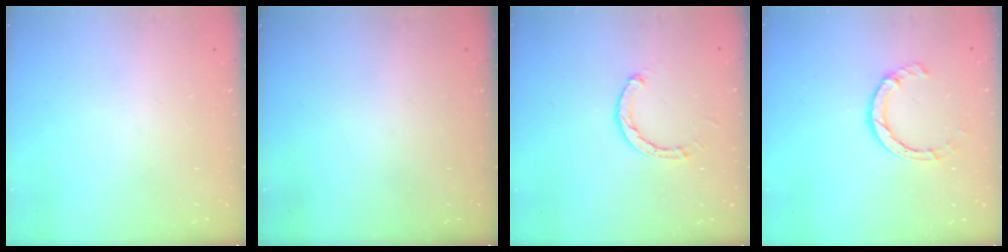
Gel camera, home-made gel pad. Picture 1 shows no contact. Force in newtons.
{"total": 0.0}
{"total": 2.6, "press": 2.6, "slide": 0.1}
{"total": 6.2, "press": 6.2, "slide": 0.9}